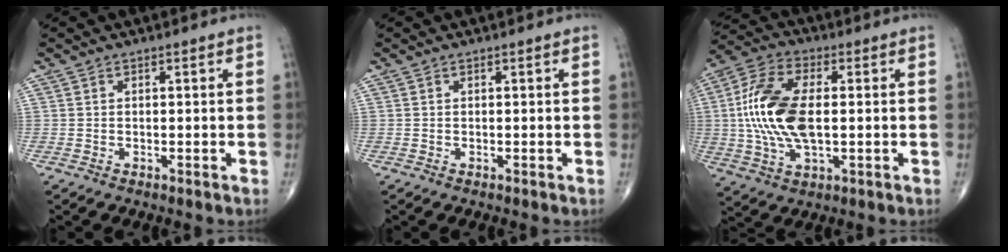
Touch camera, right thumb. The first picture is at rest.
{"total": 0.0}
{"total": 16.0, "force": [0.5, 8.0, 13.8], "torque": [-0.293, 0.009, 0.009]}